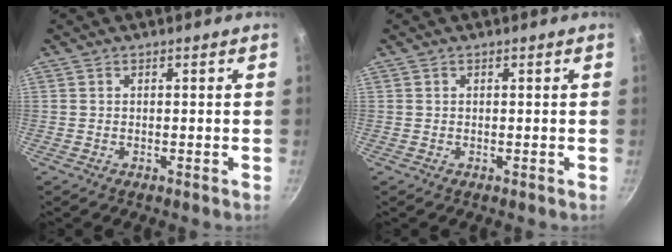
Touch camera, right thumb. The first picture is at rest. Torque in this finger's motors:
{"motor_torque": [0.03, 0.01, -0.16, -0.12, 0.00]}